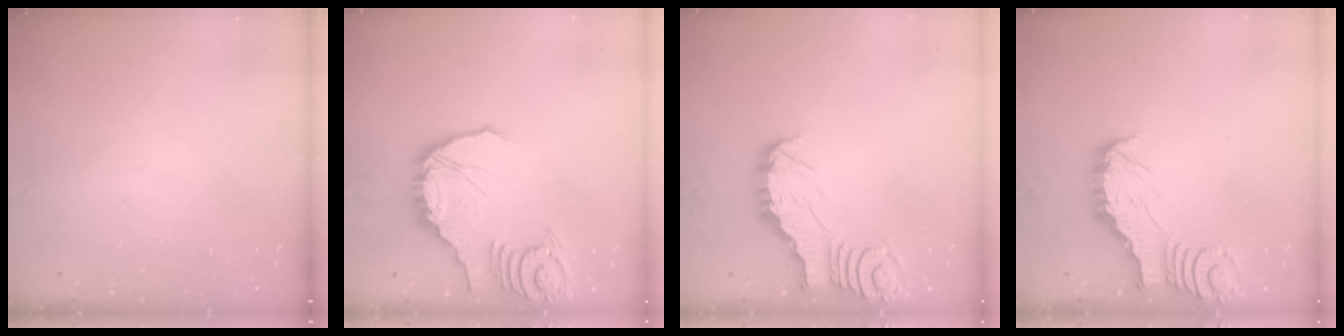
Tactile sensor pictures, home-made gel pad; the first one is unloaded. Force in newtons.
{"total": 14.4, "press": 14.3, "slide": 1.8}
{"total": 2.6, "press": 2.6, "slide": 0.2}
{"total": 3.0, "press": 3.0, "slide": 0.3}